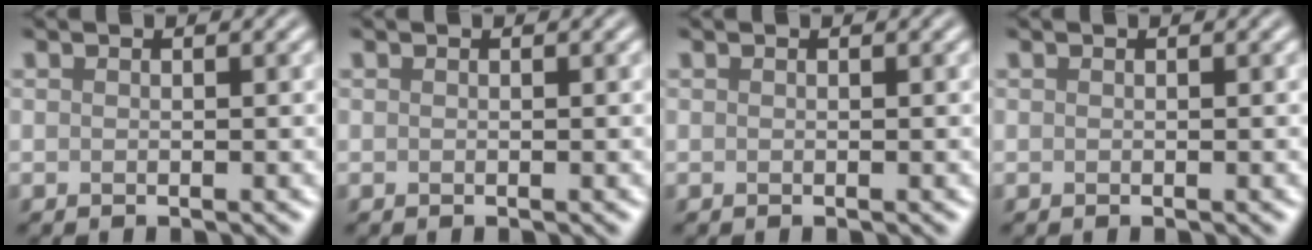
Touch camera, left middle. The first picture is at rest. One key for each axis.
{"total": 0.0}
{"total": 0.0}
{"total": 0.0}